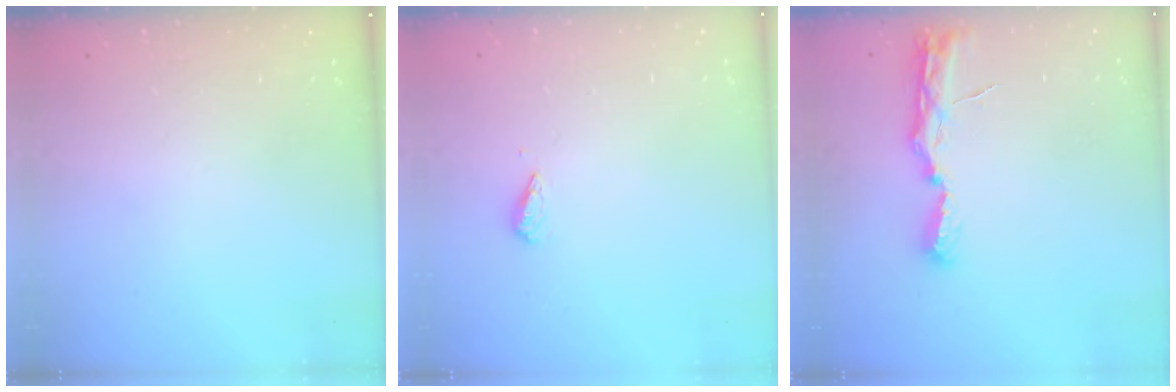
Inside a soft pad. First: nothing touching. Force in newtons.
{"total": 2.9, "press": 2.9, "slide": 0.4}
{"total": 8.0, "press": 8.0, "slide": 0.7}